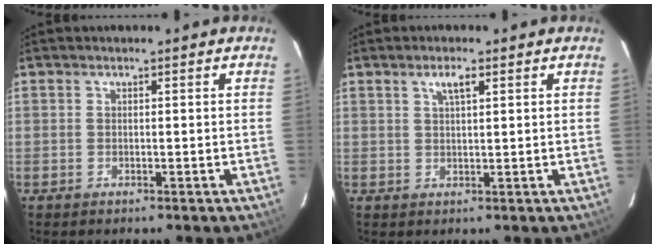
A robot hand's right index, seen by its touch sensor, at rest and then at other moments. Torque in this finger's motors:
{"motor_torque": [0.02, 0.00, 0.06, 0.04]}